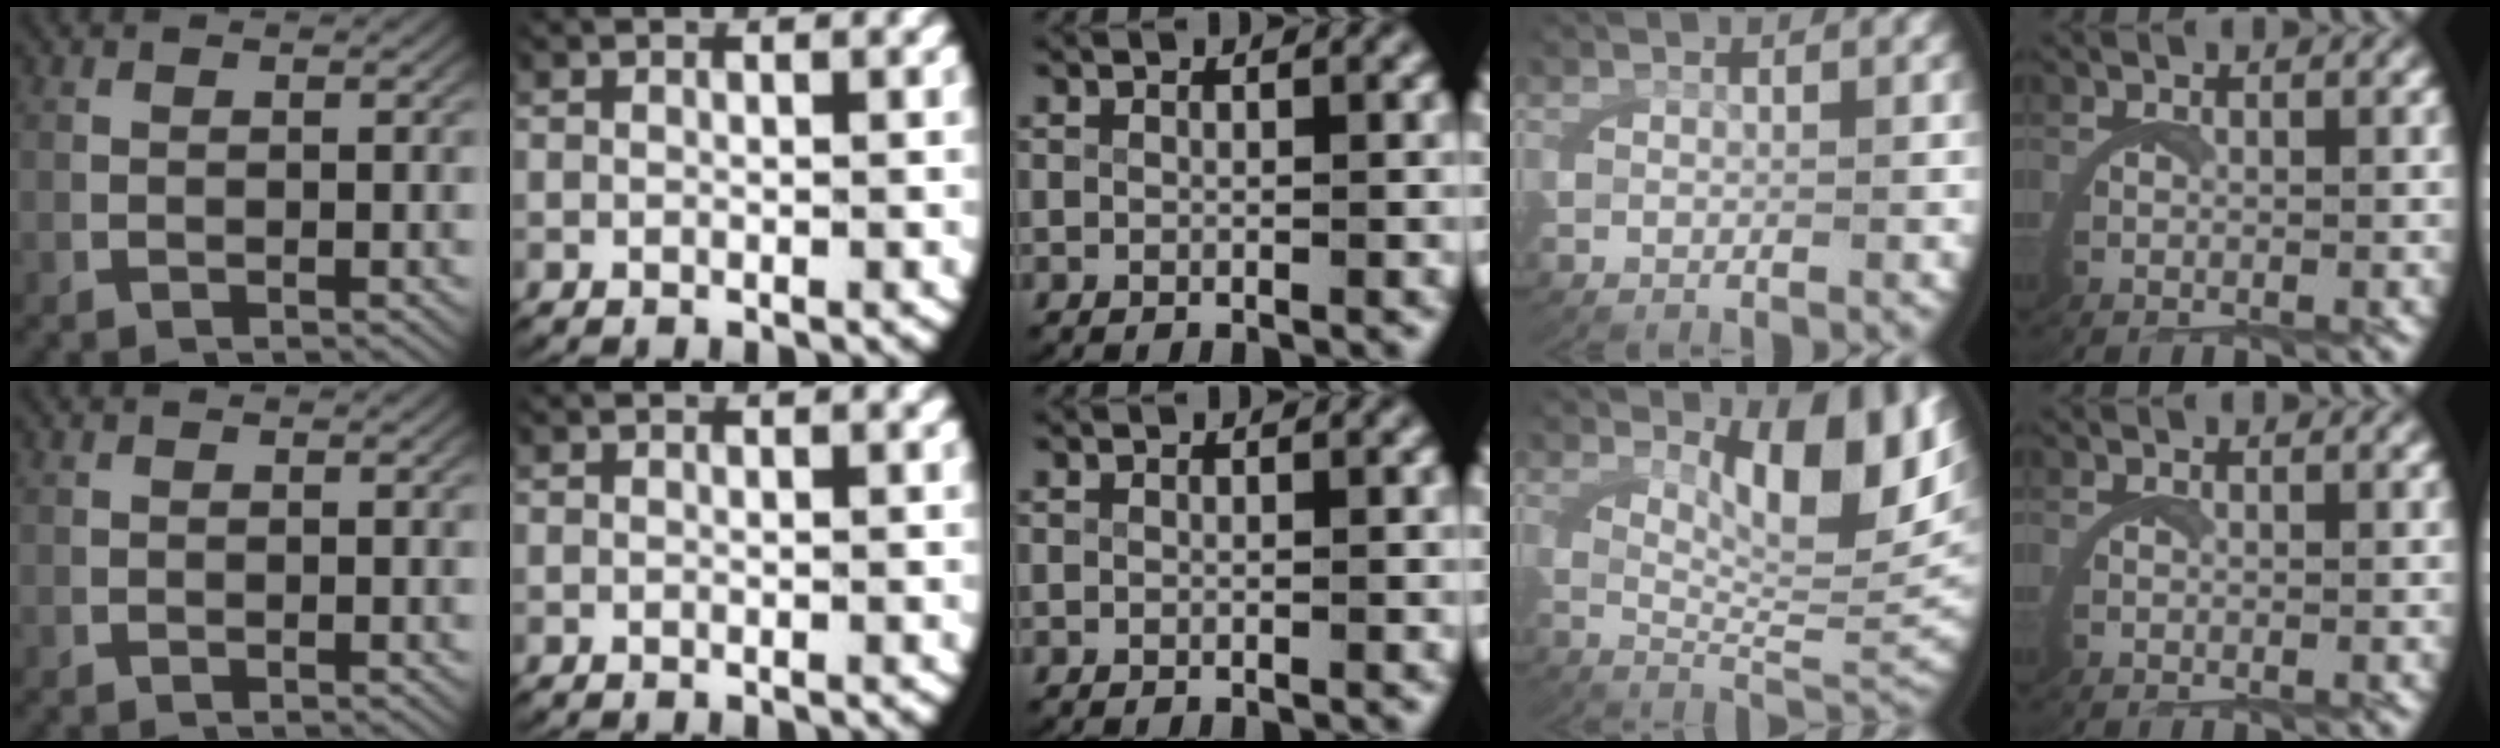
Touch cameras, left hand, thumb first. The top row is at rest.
{"ring": {"total": 9.7, "force": [3.8, 3.3, 8.4], "torque": [-0.111, -0.003, 0.061]}}